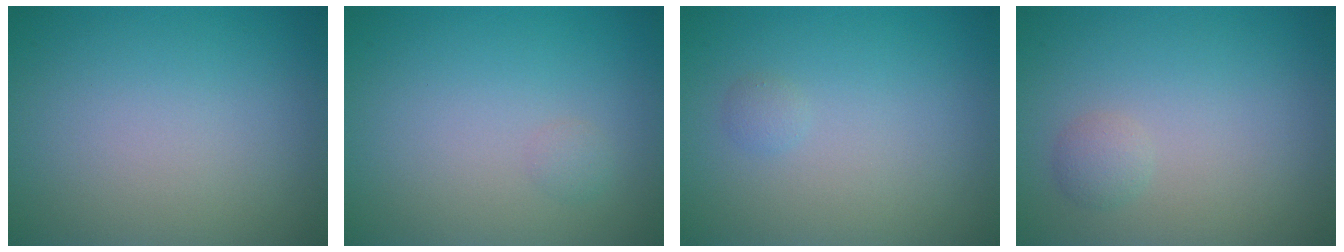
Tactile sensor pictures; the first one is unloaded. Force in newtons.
{"total": 0.6, "press": 0.6, "slide": 0.0}
{"total": 0.6, "press": 0.6, "slide": 0.0}
{"total": 1.1, "press": 1.1, "slide": 0.0}